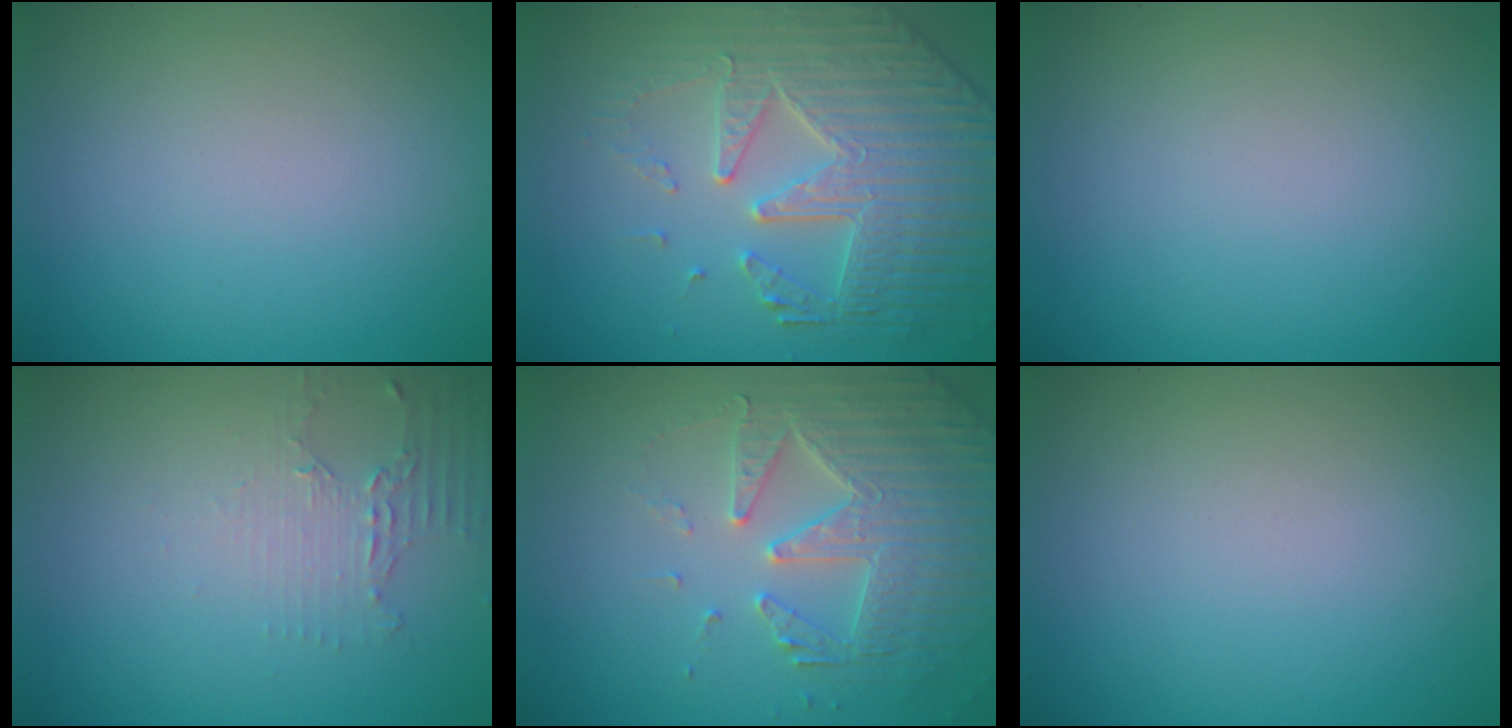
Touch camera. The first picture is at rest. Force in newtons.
{"total": 6.5, "press": 5.4, "slide": 3.6}
{"total": 0.0}
{"total": 2.0, "press": 1.5, "slide": 1.3}
{"total": 4.7, "press": 4.5, "slide": 1.2}
{"total": 0.0}